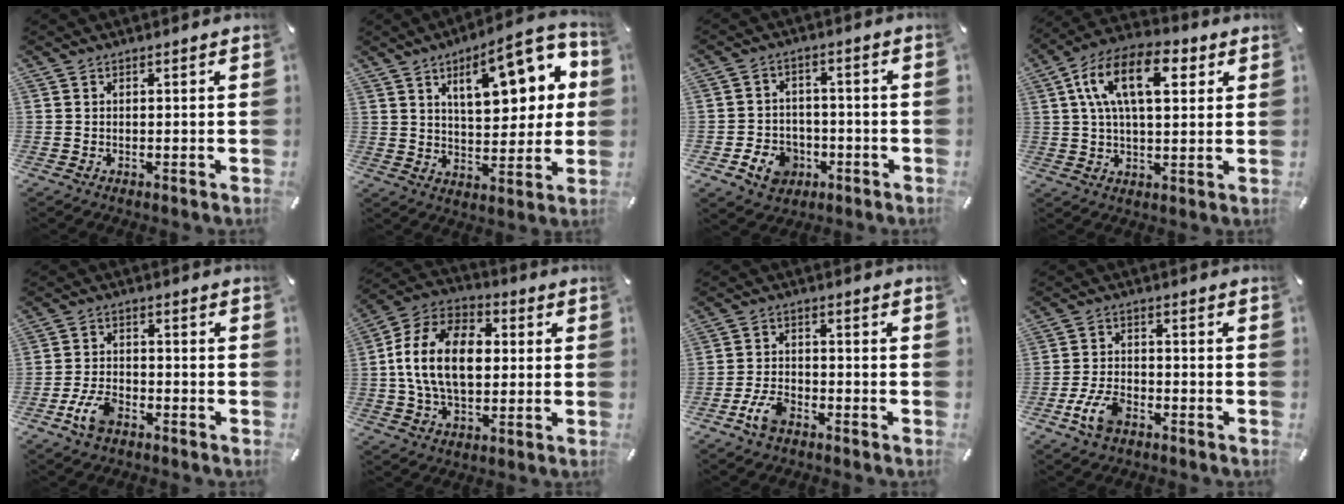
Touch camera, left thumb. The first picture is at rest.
{"total": 17.4, "force": [7.5, 7.9, 13.6], "torque": [-0.188, -0.022, 0.119]}
{"total": 8.2, "force": [-3.3, 6.7, 3.3], "torque": [-0.070, 0.023, -0.060]}
{"total": 15.3, "force": [5.4, 8.0, 11.8], "torque": [-0.230, 0.007, 0.090]}
{"total": 6.8, "force": [-3.7, 3.8, 4.3], "torque": [-0.103, 0.010, -0.073]}
{"total": 16.8, "force": [0.4, 11.3, 12.4], "torque": [-0.270, 0.012, 0.004]}
{"total": 6.0, "force": [-3.7, 3.2, 3.5], "torque": [-0.084, 0.013, -0.072]}
{"total": 7.5, "force": [-3.9, 4.3, 4.8], "torque": [-0.109, 0.012, -0.073]}